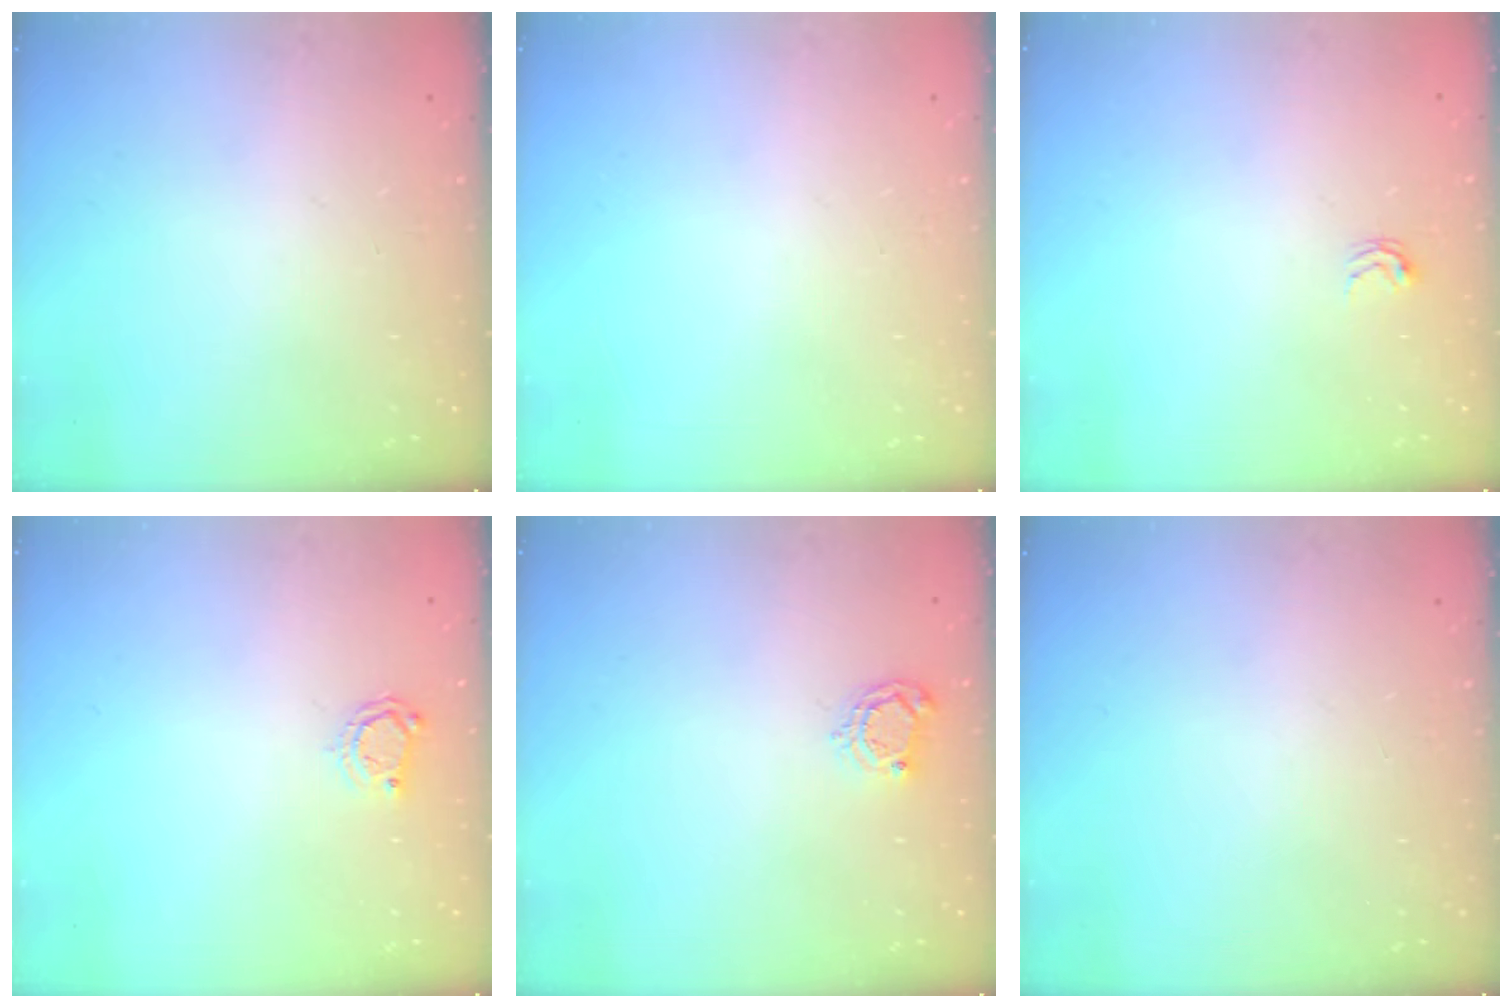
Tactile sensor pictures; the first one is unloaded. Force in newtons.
{"total": 0.0}
{"total": 2.9, "press": 2.8, "slide": 0.4}
{"total": 3.9, "press": 3.9, "slide": 0.6}
{"total": 4.3, "press": 4.3, "slide": 0.5}
{"total": 0.0}